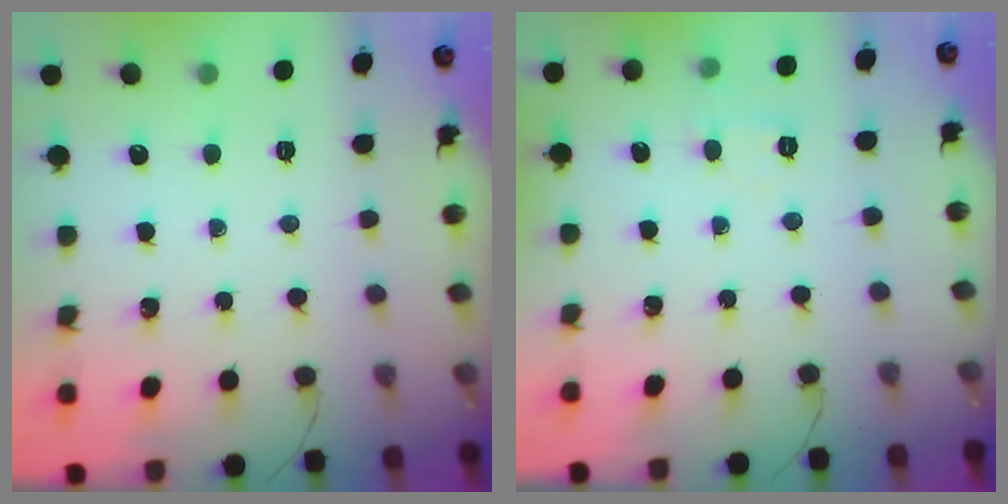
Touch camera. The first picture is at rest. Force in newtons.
{"total": 5.0, "press": 4.8, "slide": 1.1}